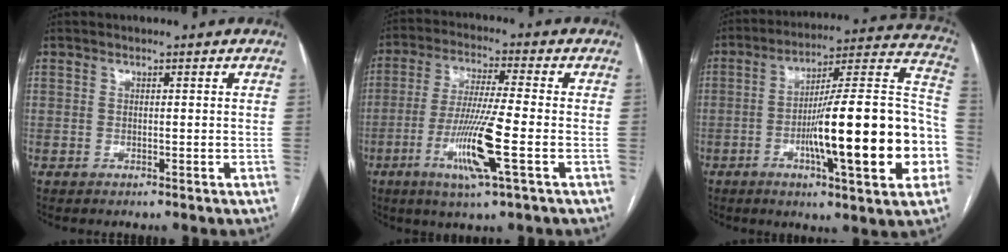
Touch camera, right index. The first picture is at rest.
{"total": 11.0, "force": [-3.5, -0.2, 10.4], "torque": [-0.208, -0.016, -0.069]}
{"total": 24.7, "force": [-5.6, 3.0, 23.9], "torque": [-0.289, 0.018, -0.081]}